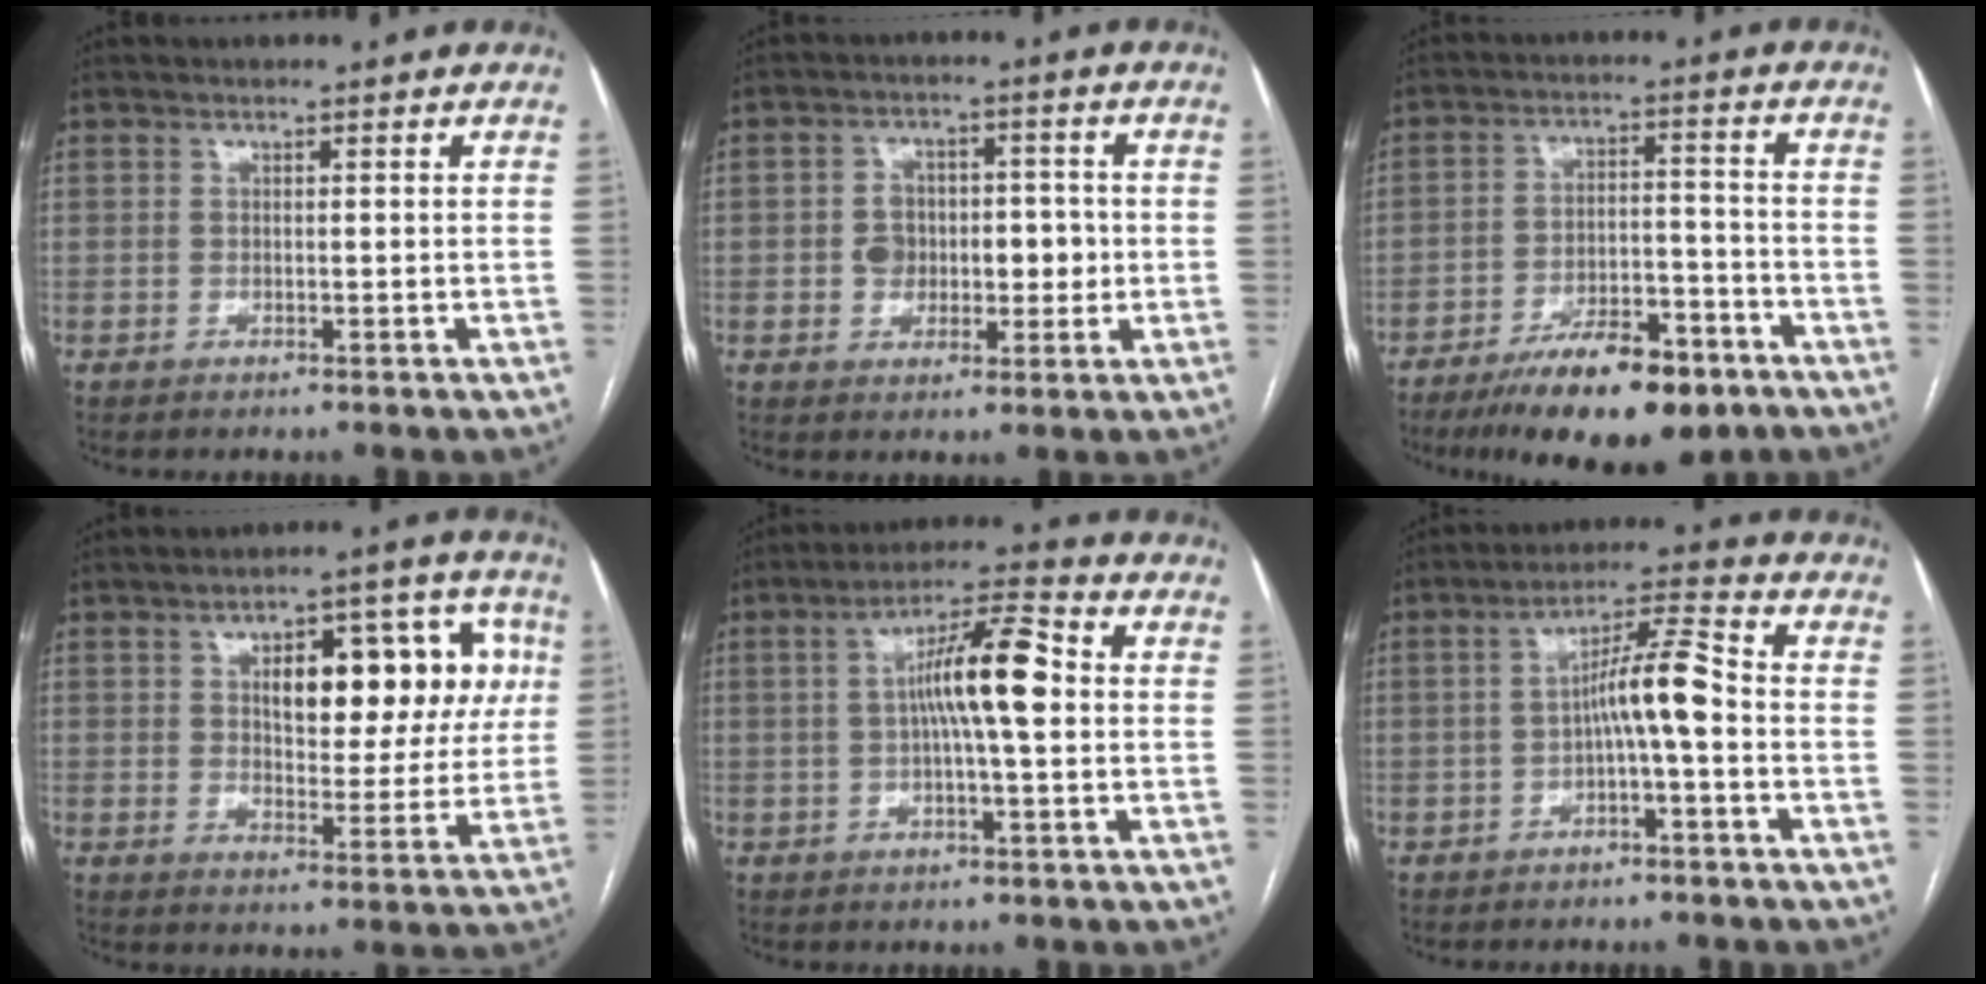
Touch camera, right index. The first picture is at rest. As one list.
[{"total": 7.0, "force": [-0.6, 4.9, 5.0], "torque": [-0.074, 0.026, -0.002]}, {"total": 14.3, "force": [-9.9, 4.7, 9.2], "torque": [-0.142, 0.008, -0.159]}, {"total": 14.4, "force": [3.8, 6.5, 12.3], "torque": [-0.152, 0.040, 0.058]}, {"total": 10.1, "force": [0.5, 1.2, 10.0], "torque": [-0.177, 0.022, 0.004]}, {"total": 7.4, "force": [-1.3, 0.5, 7.2], "torque": [-0.126, 0.025, -0.023]}]